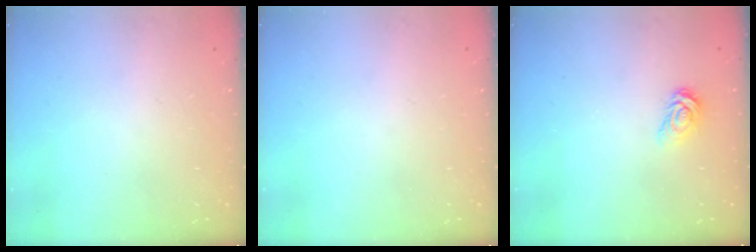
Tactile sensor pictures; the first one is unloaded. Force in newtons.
{"total": 0.0}
{"total": 4.7, "press": 4.6, "slide": 0.6}